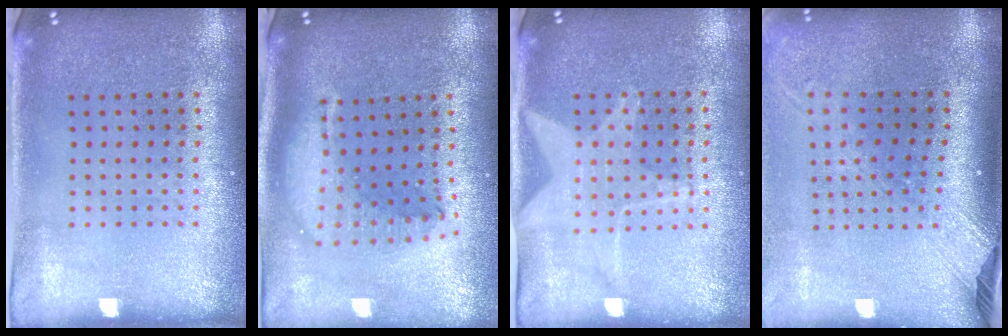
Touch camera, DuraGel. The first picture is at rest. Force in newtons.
{"total": 2.2, "press": 1.7, "slide": 1.3}
{"total": 1.6, "press": 1.5, "slide": 0.6}
{"total": 2.5, "press": 1.9, "slide": 1.7}